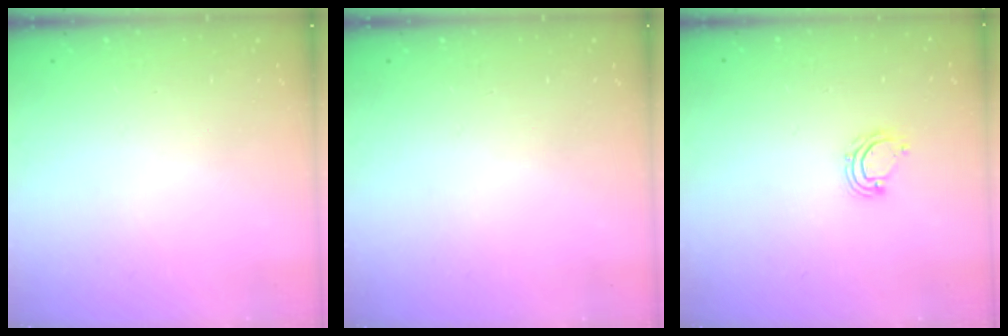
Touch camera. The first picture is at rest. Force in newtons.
{"total": 0.0}
{"total": 5.4, "press": 5.4, "slide": 0.3}